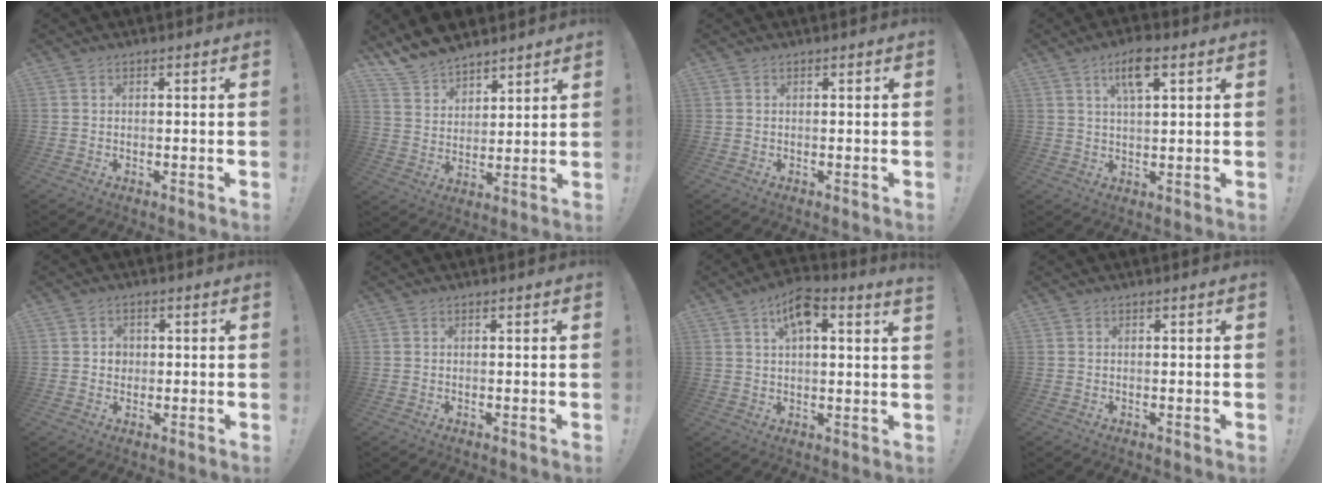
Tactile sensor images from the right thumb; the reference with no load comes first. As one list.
[{"total": 10.2, "force": [9.1, 4.2, 1.4], "torque": [-0.040, -0.073, 0.180]}, {"total": 0.0}, {"total": 8.1, "force": [3.9, 2.7, 6.5], "torque": [-0.108, -0.003, 0.063]}, {"total": 3.2, "force": [0.3, 2.9, 1.2], "torque": [-0.009, -0.002, 0.002]}, {"total": 0.0}, {"total": 7.7, "force": [4.1, 2.5, 6.0], "torque": [-0.097, -0.011, 0.069]}, {"total": 0.0}]